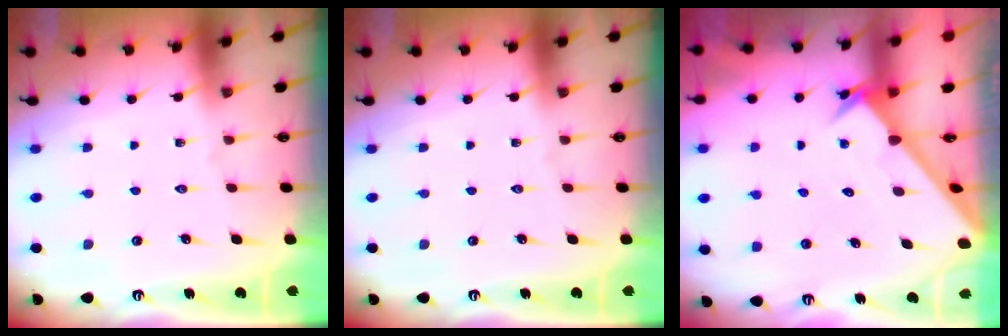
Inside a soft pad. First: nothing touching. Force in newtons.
{"total": 0.0}
{"total": 2.7, "press": 2.7, "slide": 0.2}